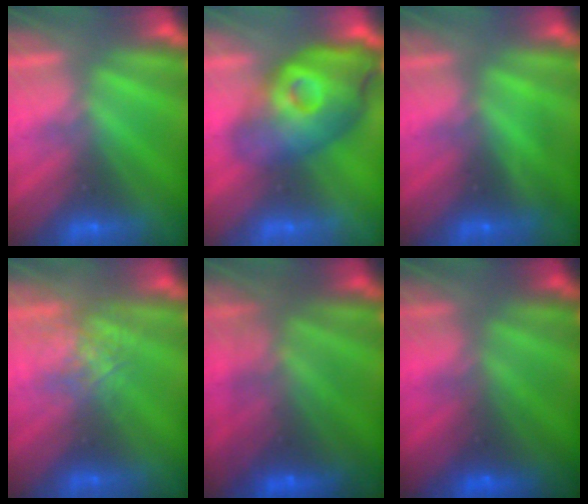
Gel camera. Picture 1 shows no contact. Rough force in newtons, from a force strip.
{"total": 4.6}
{"total": 1.7}
{"total": 2.7}
{"total": 7.1}
{"total": 7.3}